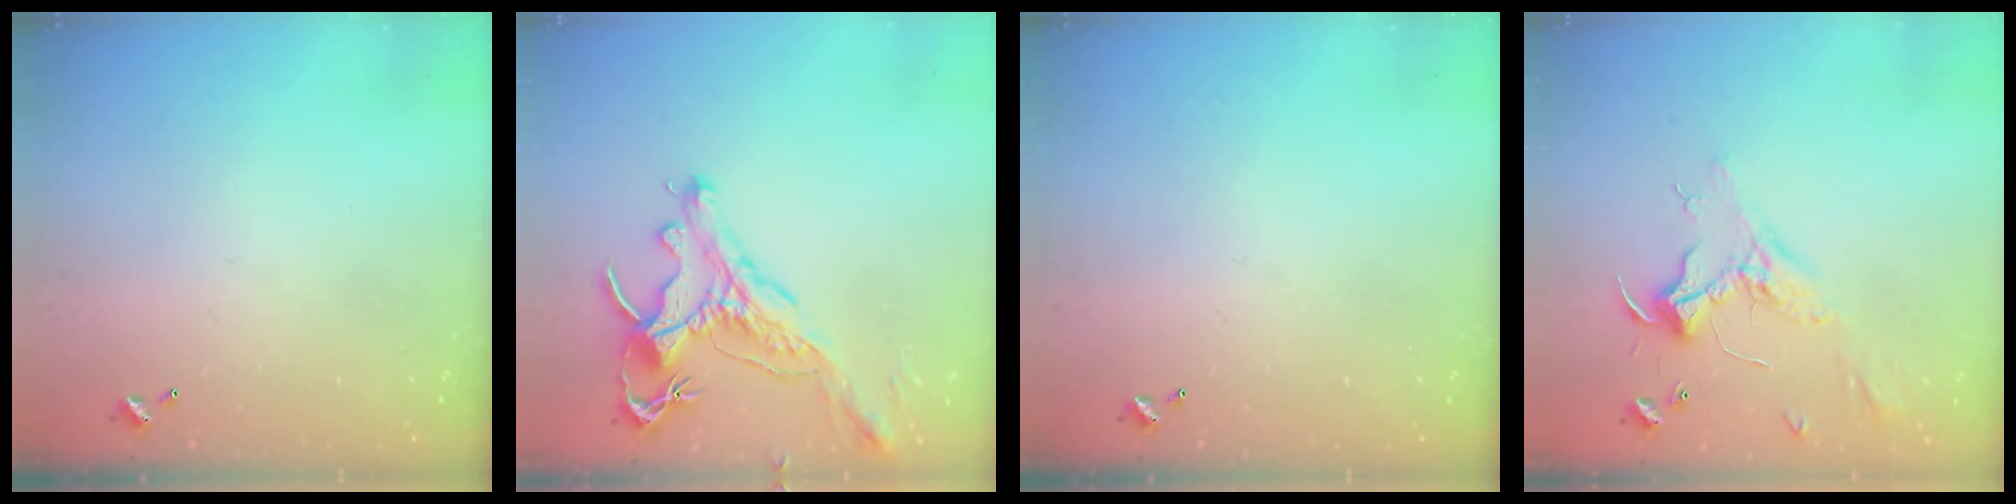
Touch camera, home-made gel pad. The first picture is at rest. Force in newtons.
{"total": 1.2, "press": 0.9, "slide": 0.9}
{"total": 0.0}
{"total": 2.5, "press": 2.3, "slide": 0.8}